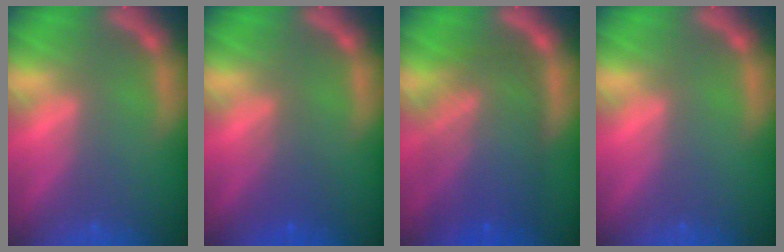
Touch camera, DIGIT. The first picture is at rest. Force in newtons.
{"total": 2.4}
{"total": 10.1}
{"total": 0.0}